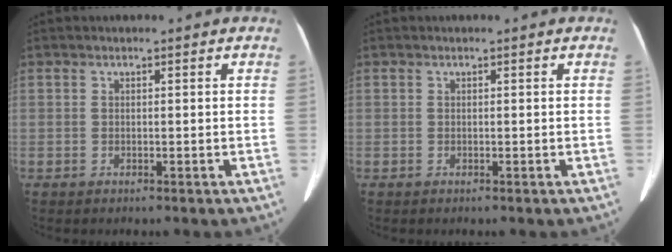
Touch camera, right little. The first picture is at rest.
{"total": 0.0}